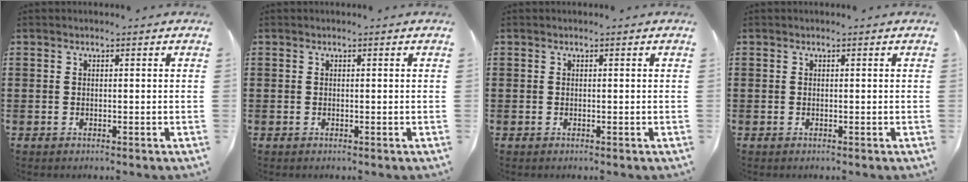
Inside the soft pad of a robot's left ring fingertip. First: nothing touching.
{"total": 0.0}
{"total": 0.0}
{"total": 0.0}